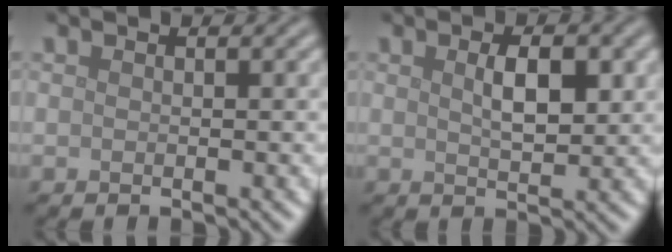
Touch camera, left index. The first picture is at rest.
{"total": 3.4, "force": [0.9, 1.4, 2.9], "torque": [-0.054, 0.001, 0.019]}